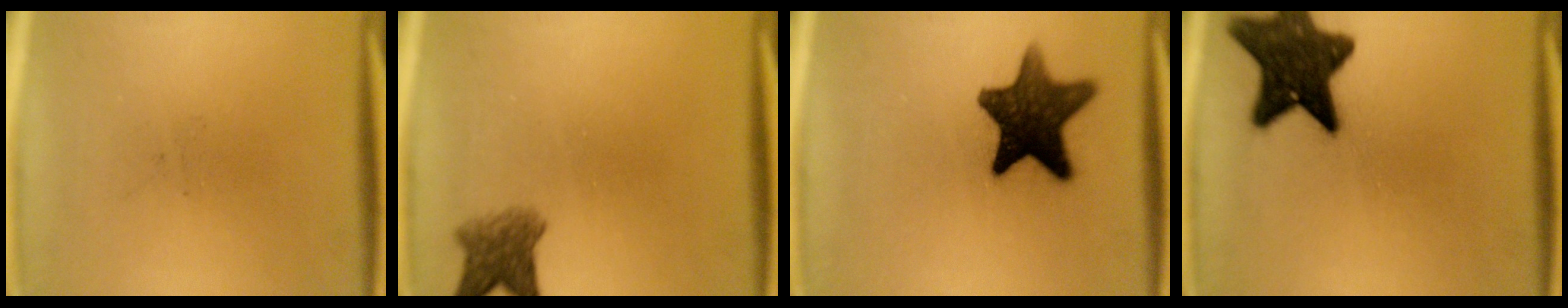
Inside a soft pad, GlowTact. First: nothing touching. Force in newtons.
{"total": 4.2}
{"total": 13.2}
{"total": 13.8}